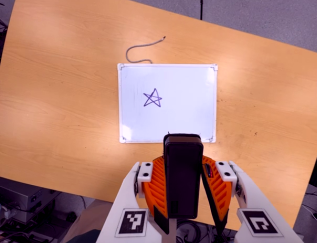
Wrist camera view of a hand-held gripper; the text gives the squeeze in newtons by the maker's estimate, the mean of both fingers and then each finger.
{"total": 6.4, "left": 5.0, "right": 7.8}